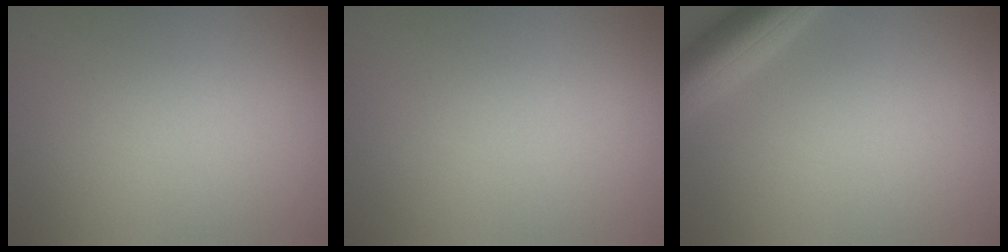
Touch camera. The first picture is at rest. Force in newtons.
{"total": 0.0}
{"total": 4.9, "press": 4.9, "slide": 0.3}